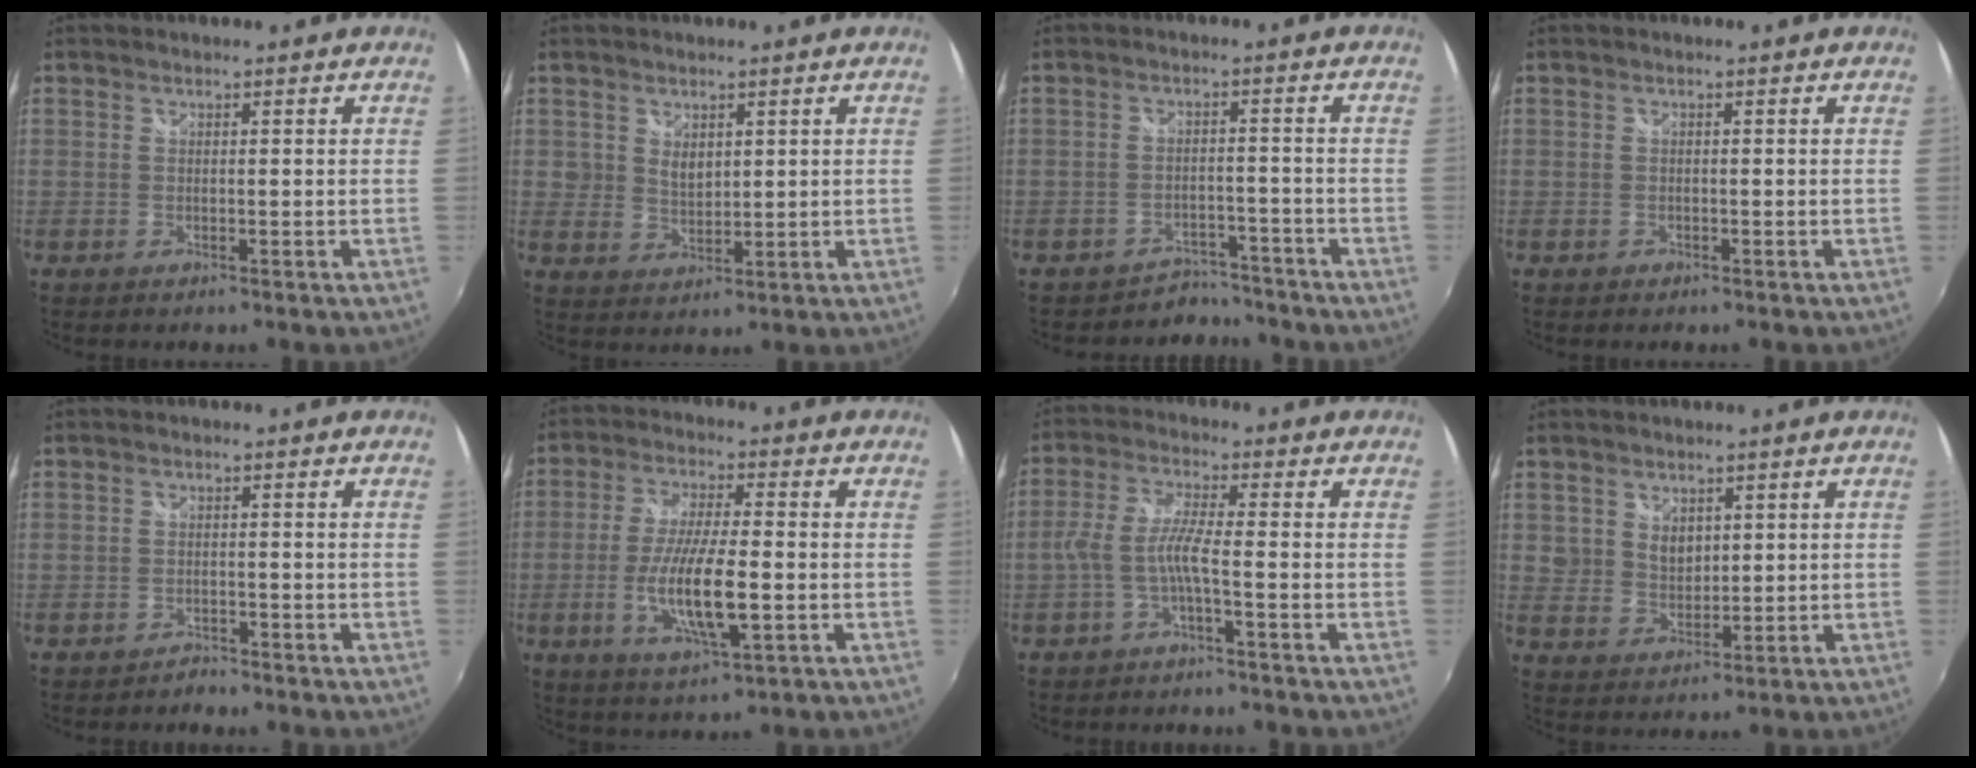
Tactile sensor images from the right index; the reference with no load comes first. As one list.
[{"total": 3.6, "force": [1.6, 2.8, 1.6], "torque": [-0.021, -0.002, 0.030]}, {"total": 5.9, "force": [-5.3, 2.4, -0.8], "torque": [0.012, 0.016, -0.078]}, {"total": 0.8, "force": [-0.6, 0.6, 0.0], "torque": [-0.001, -0.003, -0.009]}, {"total": 2.0, "force": [-1.8, 0.7, 0.0], "torque": [-0.003, -0.004, -0.032]}, {"total": 11.8, "force": [-2.8, 2.5, 11.2], "torque": [-0.220, -0.013, -0.052]}, {"total": 5.0, "force": [-2.3, 0.0, 4.4], "torque": [-0.106, 0.006, -0.040]}, {"total": 4.7, "force": [2.0, 3.9, 1.6], "torque": [-0.022, 0.002, 0.039]}]